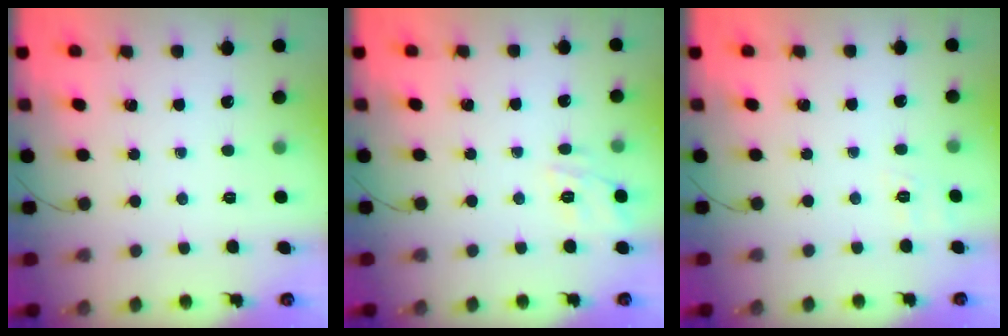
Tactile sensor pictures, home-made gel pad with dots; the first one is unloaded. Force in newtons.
{"total": 11.4, "press": 11.4, "slide": 1.0}
{"total": 6.0, "press": 5.7, "slide": 1.9}